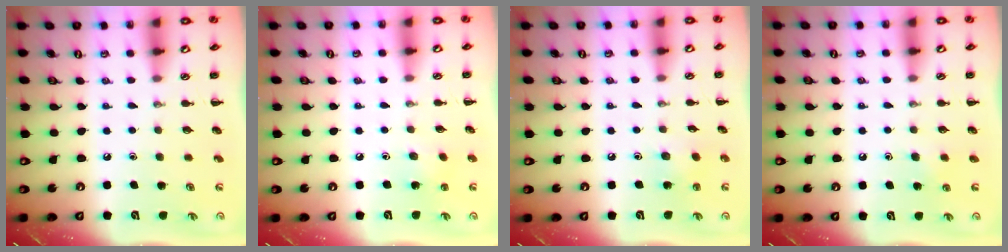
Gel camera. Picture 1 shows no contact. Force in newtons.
{"total": 5.6, "press": 5.4, "slide": 1.4}
{"total": 4.8, "press": 4.6, "slide": 1.1}
{"total": 2.8, "press": 2.5, "slide": 1.3}